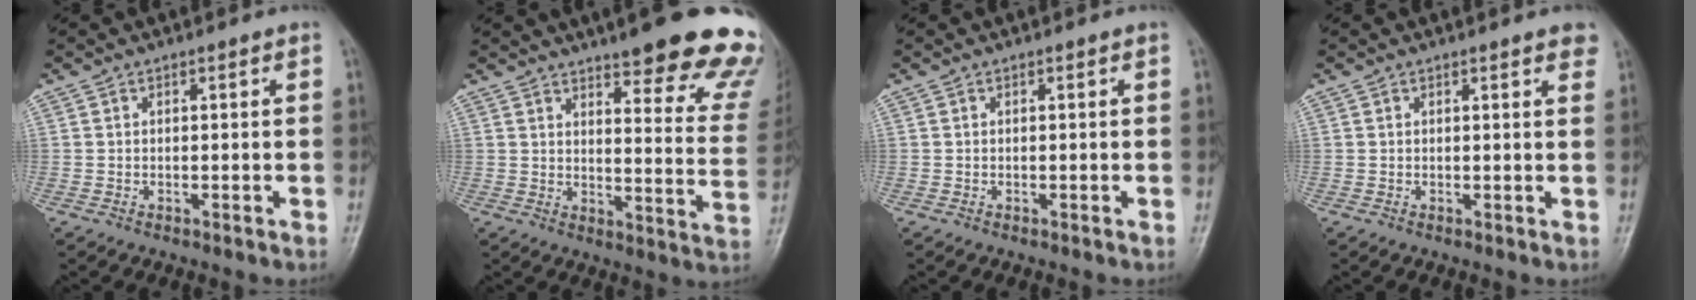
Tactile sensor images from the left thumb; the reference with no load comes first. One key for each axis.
{"total": 23.6, "fx": 17.5, "fy": 5.3, "fz": 14.9, "tx": -0.156, "ty": -0.094, "tz": 0.207}
{"total": 0.0}
{"total": 2.6, "fx": 2.0, "fy": 0.6, "fz": 1.6, "tx": -0.012, "ty": -0.003, "tz": 0.017}